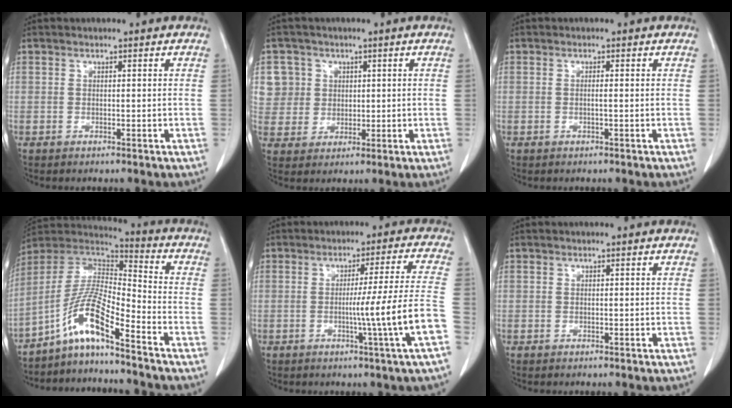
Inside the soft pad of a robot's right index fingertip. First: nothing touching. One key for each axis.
{"total": 6.8, "fx": 2.2, "fy": 6.4, "fz": 0.1, "tx": 0.007, "ty": 0.015, "tz": 0.051}
{"total": 0.8, "fx": -0.1, "fy": -0.1, "fz": 0.8, "tx": -0.015, "ty": 0.000, "tz": -0.002}
{"total": 10.7, "fx": -7.4, "fy": 0.5, "fz": 7.7, "tx": -0.160, "ty": 0.015, "tz": -0.139}
{"total": 10.2, "fx": -2.8, "fy": -2.6, "fz": 9.4, "tx": -0.137, "ty": -0.015, "tz": -0.044}
{"total": 0.0}